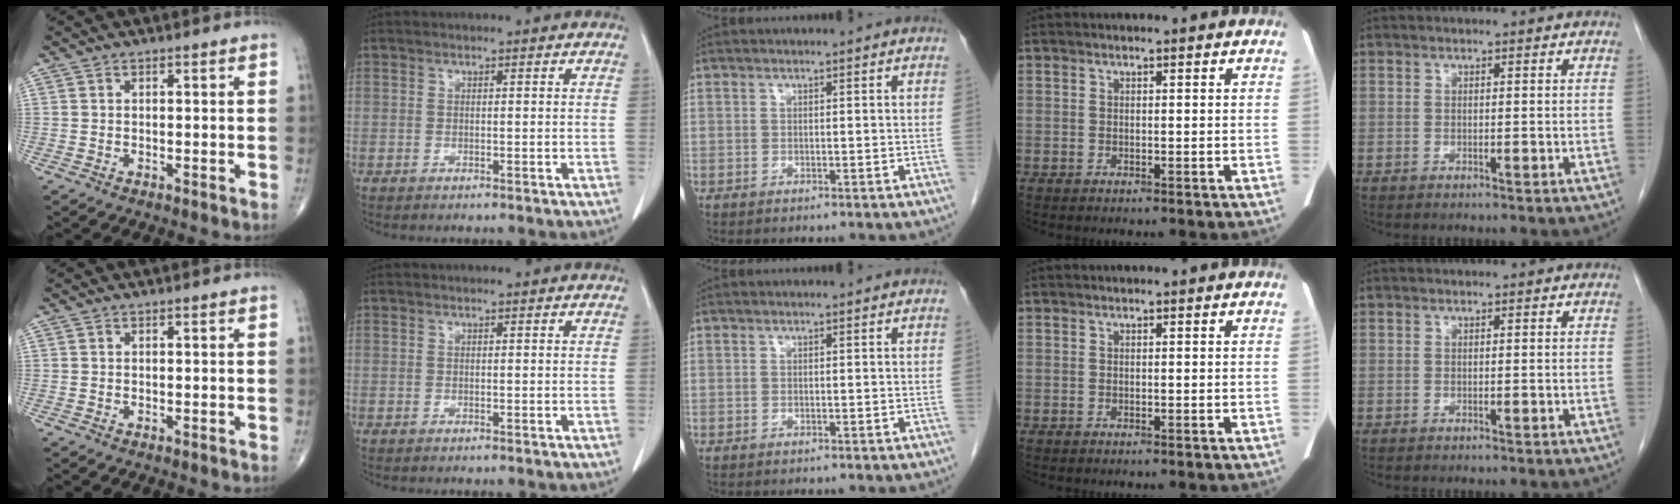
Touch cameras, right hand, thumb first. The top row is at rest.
{}